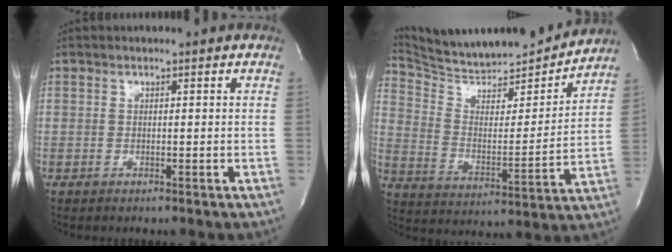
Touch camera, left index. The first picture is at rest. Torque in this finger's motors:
{"motor_torque": [0.21, -0.28, 0.09, 0.06]}